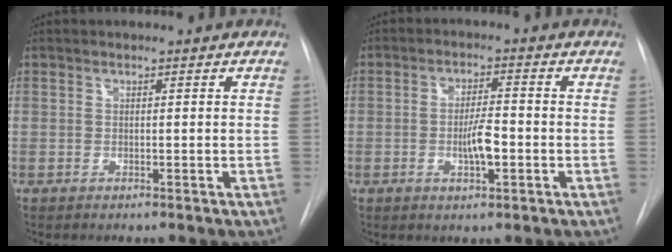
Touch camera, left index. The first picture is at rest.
{"total": 4.7, "force": [-1.1, 1.1, 4.4], "torque": [-0.080, 0.000, -0.019]}